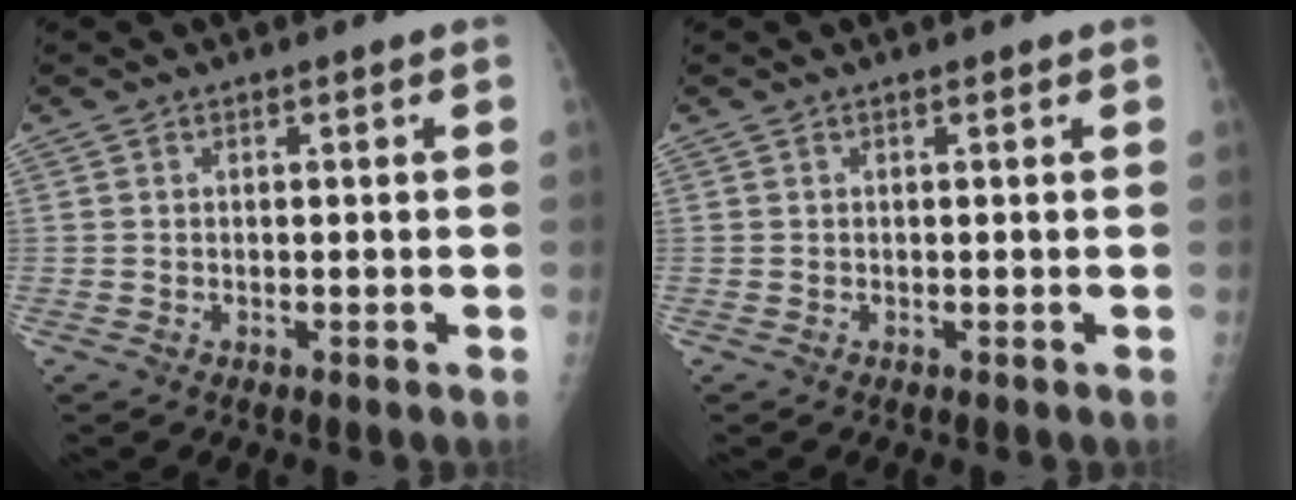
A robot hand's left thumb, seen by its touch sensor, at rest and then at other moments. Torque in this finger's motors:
{"motor_torque": [-0.09, 0.09, -0.01, 0.00, 0.00]}